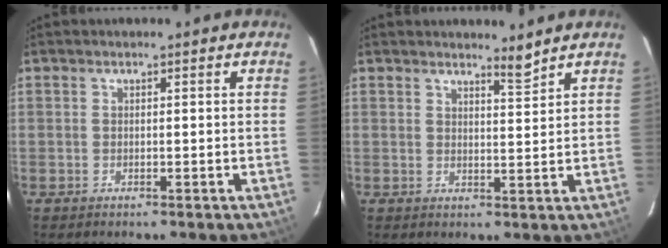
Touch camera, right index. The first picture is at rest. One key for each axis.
{"total": 2.6, "fx": 2.4, "fy": -0.2, "fz": 1.1, "tx": -0.016, "ty": -0.010, "tz": 0.036}